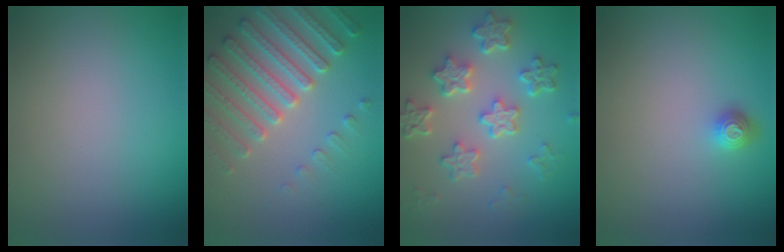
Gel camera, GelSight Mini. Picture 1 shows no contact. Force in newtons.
{"total": 4.8, "press": 4.6, "slide": 1.3}
{"total": 6.0, "press": 4.6, "slide": 3.8}
{"total": 1.2, "press": 1.1, "slide": 0.4}